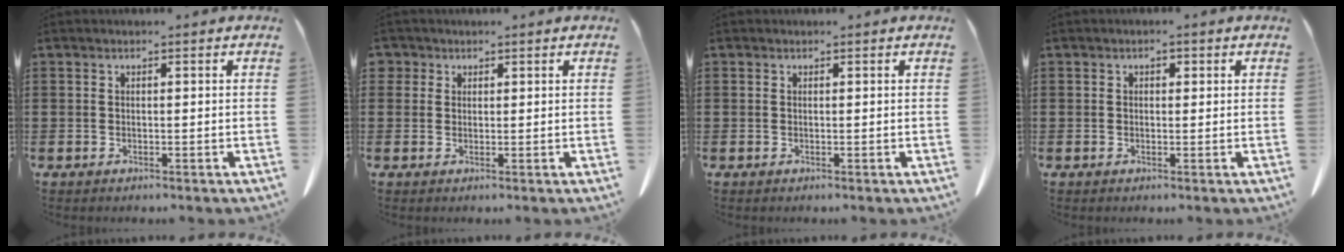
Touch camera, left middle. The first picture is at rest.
{"total": 1.6, "force": [1.1, 1.2, 0.2], "torque": [-0.010, 0.005, 0.021]}
{"total": 0.0}
{"total": 1.0, "force": [0.3, 0.8, 0.5], "torque": [-0.013, 0.006, 0.004]}